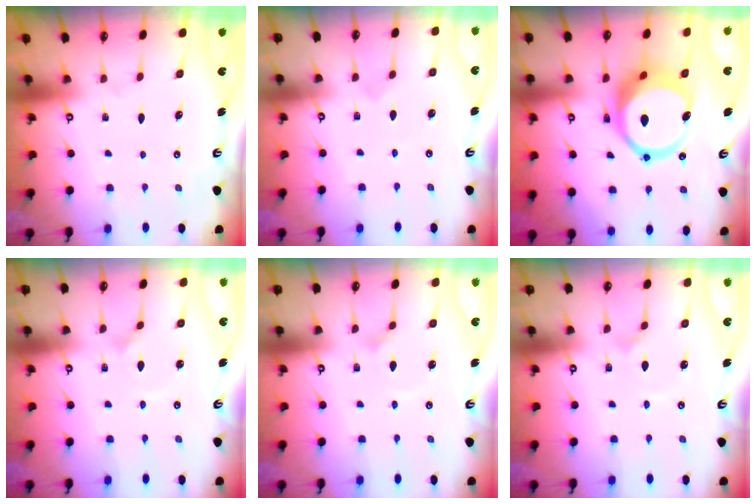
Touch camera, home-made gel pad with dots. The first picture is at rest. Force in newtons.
{"total": 1.2, "press": 1.2, "slide": 0.1}
{"total": 15.0, "press": 14.8, "slide": 1.8}
{"total": 2.4, "press": 2.4, "slide": 0.1}
{"total": 3.0, "press": 3.0, "slide": 0.1}
{"total": 1.9, "press": 1.9, "slide": 0.2}